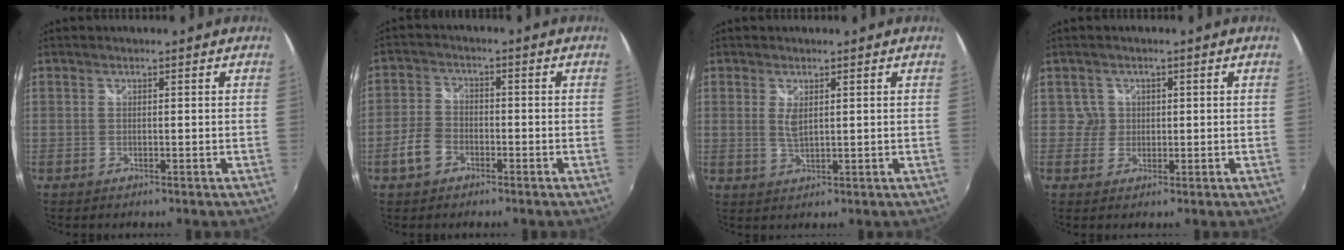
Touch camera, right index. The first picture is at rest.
{"total": 5.4, "force": [-2.7, 3.8, 2.7], "torque": [-0.065, 0.009, -0.051]}
{"total": 2.7, "force": [0.7, 1.1, 2.4], "torque": [-0.043, -0.005, 0.013]}
{"total": 2.2, "force": [0.4, 2.1, -0.3], "torque": [0.014, 0.014, 0.009]}